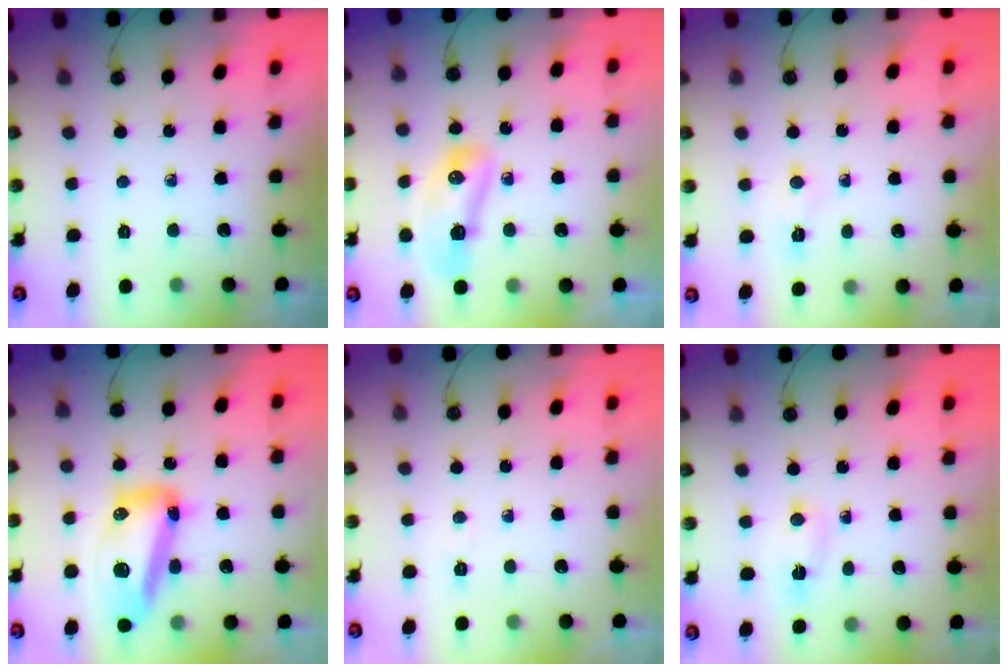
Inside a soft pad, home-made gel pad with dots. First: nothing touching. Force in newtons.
{"total": 10.0, "press": 10.0, "slide": 0.8}
{"total": 3.3, "press": 3.1, "slide": 1.1}
{"total": 15.7, "press": 15.7, "slide": 1.4}
{"total": 3.2, "press": 3.0, "slide": 1.0}
{"total": 2.9, "press": 1.6, "slide": 2.4}